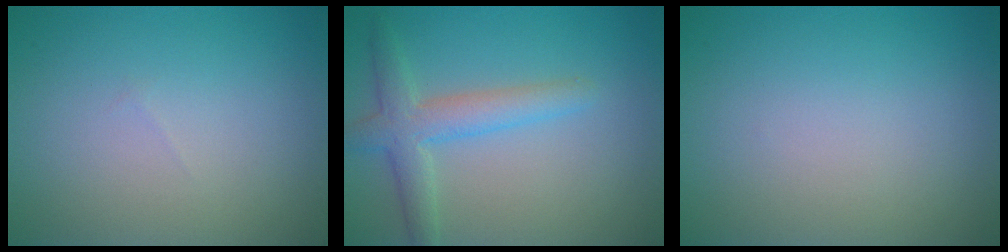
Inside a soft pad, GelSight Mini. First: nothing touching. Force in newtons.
{"total": 3.7, "press": 3.7, "slide": 0.1}
{"total": 0.0}